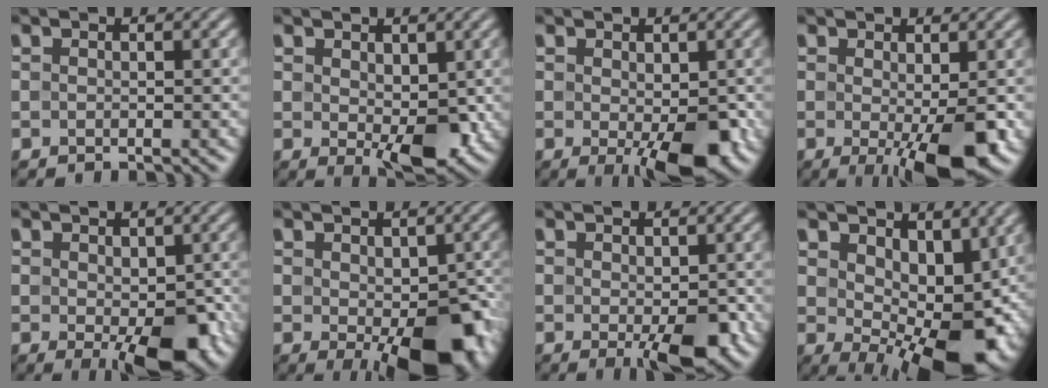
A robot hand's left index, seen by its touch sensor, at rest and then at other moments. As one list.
[{"total": 5.6, "force": [0.1, 2.9, 4.8], "torque": [-0.078, -0.009, 0.008]}, {"total": 6.0, "force": [-1.6, 2.3, 5.3], "torque": [-0.084, -0.012, -0.024]}, {"total": 6.4, "force": [-1.4, 1.5, 6.1], "torque": [-0.094, -0.016, -0.020]}, {"total": 6.4, "force": [-1.8, 3.0, 5.3], "torque": [-0.081, -0.013, -0.022]}, {"total": 9.4, "force": [-3.0, 4.4, 7.7], "torque": [-0.110, -0.022, -0.032]}, {"total": 4.5, "force": [-1.4, 1.5, 3.9], "torque": [-0.059, -0.010, -0.019]}, {"total": 10.3, "force": [1.1, 5.7, 8.5], "torque": [-0.118, -0.021, 0.028]}]